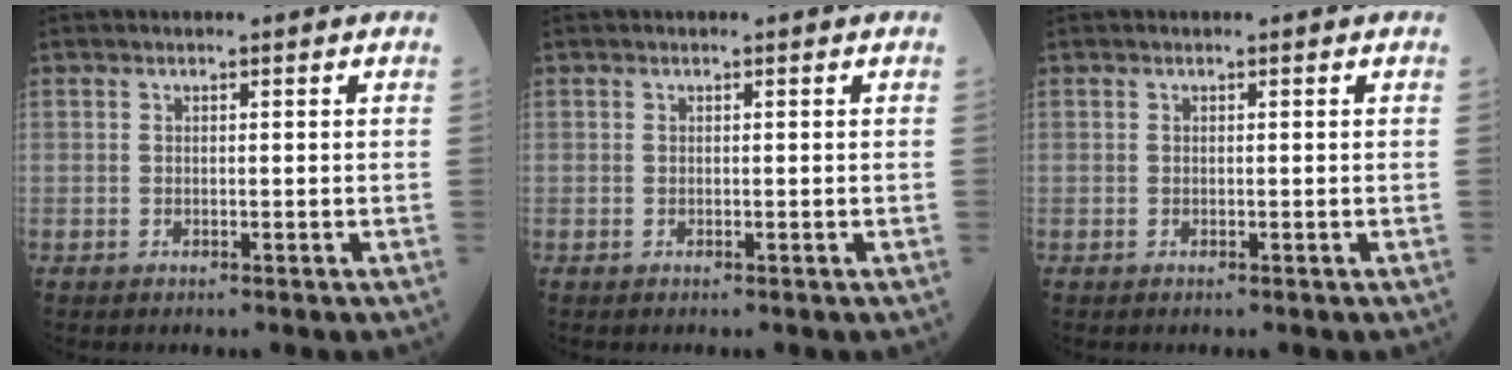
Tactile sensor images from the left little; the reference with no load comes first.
{"total": 0.0}
{"total": 0.0}